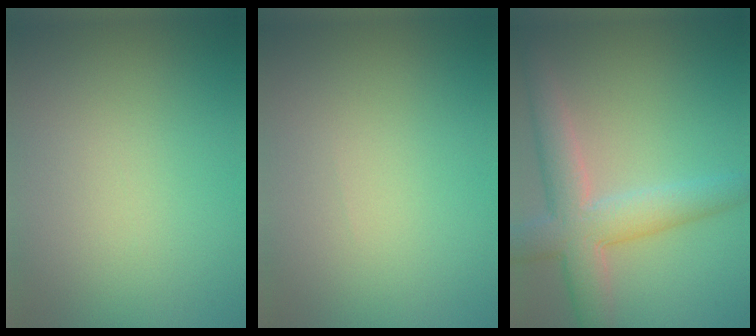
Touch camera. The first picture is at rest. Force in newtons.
{"total": 0.0}
{"total": 6.0, "press": 6.0, "slide": 0.3}